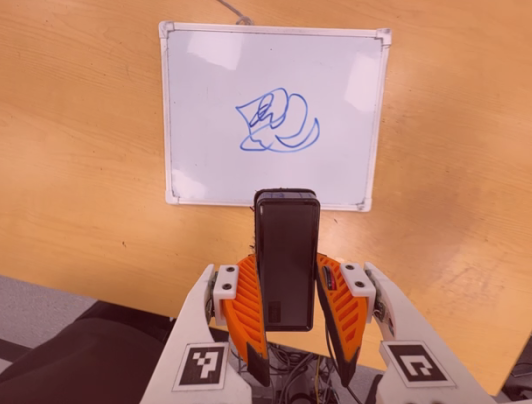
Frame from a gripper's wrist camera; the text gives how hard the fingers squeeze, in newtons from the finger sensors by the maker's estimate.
{"total": 5.5, "left": 4.0, "right": 6.9}